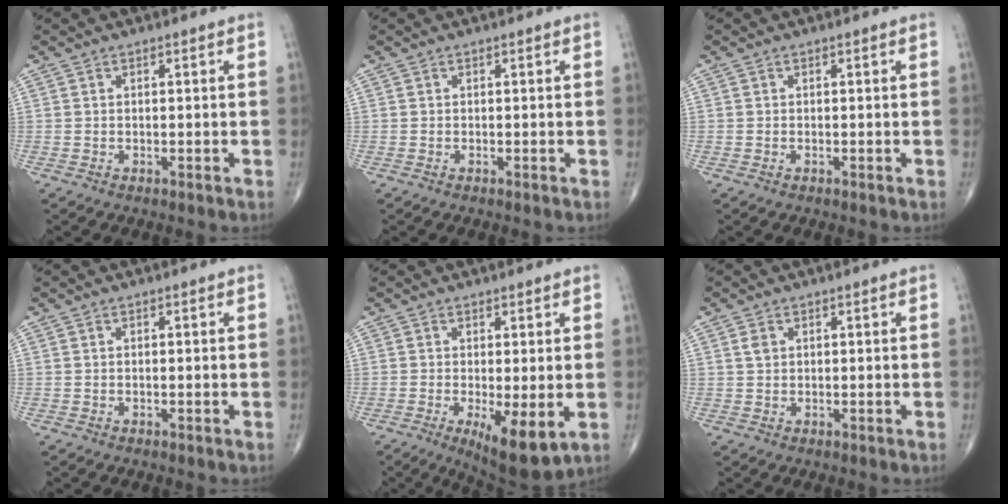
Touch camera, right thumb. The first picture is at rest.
{"total": 0.0}
{"total": 0.0}
{"total": 0.0}
{"total": 8.8, "force": [-2.1, 2.7, 8.1], "torque": [-0.125, -0.026, -0.028]}
{"total": 1.5, "force": [0.6, 1.2, 0.8], "torque": [-0.013, 0.000, 0.012]}